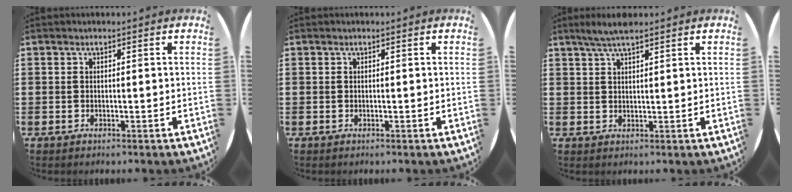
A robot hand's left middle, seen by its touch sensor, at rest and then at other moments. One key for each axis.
{"total": 0.0}
{"total": 3.2, "fx": 2.6, "fy": 0.3, "fz": 1.8, "tx": -0.039, "ty": 0.002, "tz": 0.046}